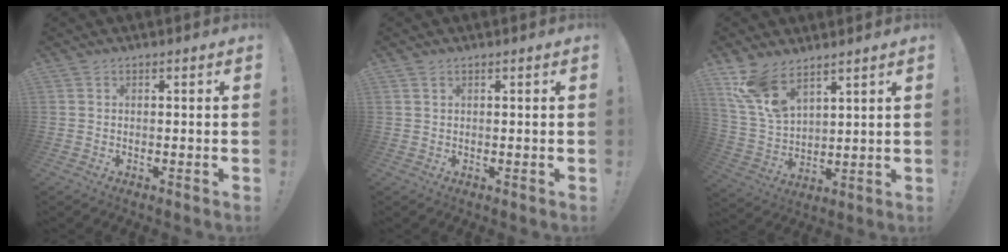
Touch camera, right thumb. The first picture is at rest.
{"total": 1.1, "force": [0.7, 0.4, 0.7], "torque": [-0.012, -0.001, 0.013]}
{"total": 11.2, "force": [8.6, 4.6, 5.5], "torque": [-0.123, -0.041, 0.169]}